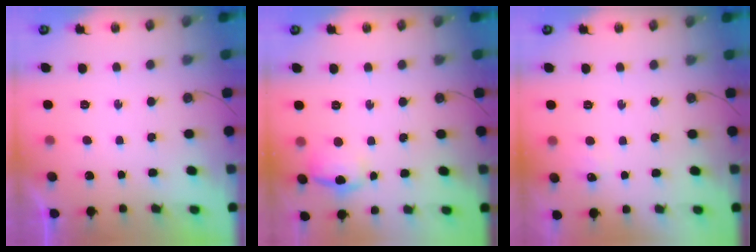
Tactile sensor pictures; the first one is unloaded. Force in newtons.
{"total": 11.1, "press": 10.5, "slide": 3.7}
{"total": 4.7, "press": 4.6, "slide": 0.6}